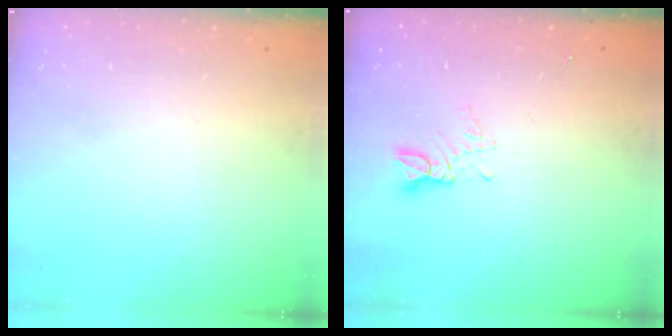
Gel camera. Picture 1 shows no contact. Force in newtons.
{"total": 2.8, "press": 2.8, "slide": 0.3}